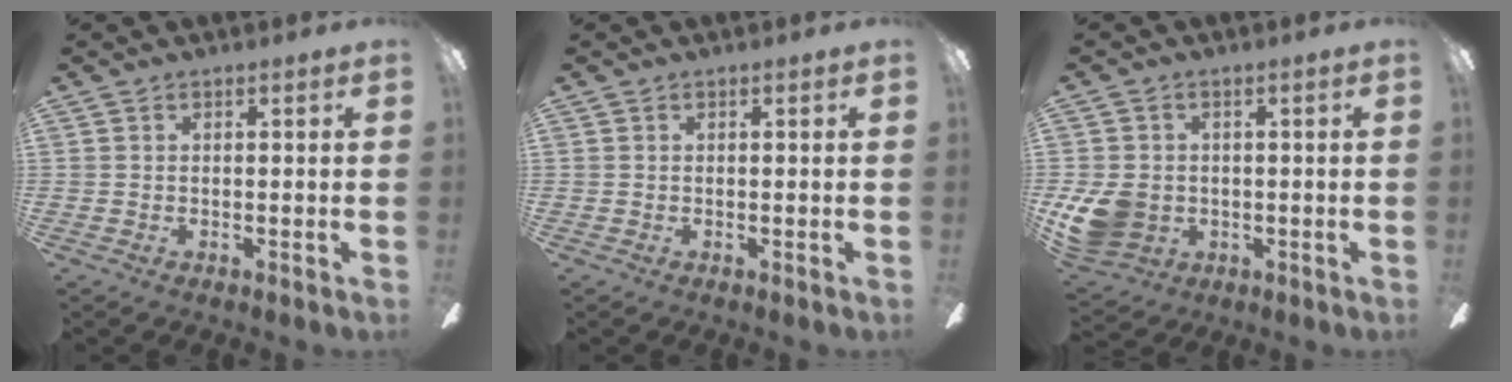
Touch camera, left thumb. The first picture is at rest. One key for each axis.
{"total": 0.0}
{"total": 9.0, "fx": -0.9, "fy": 7.7, "fz": 4.6, "tx": -0.104, "ty": 0.004, "tz": -0.013}